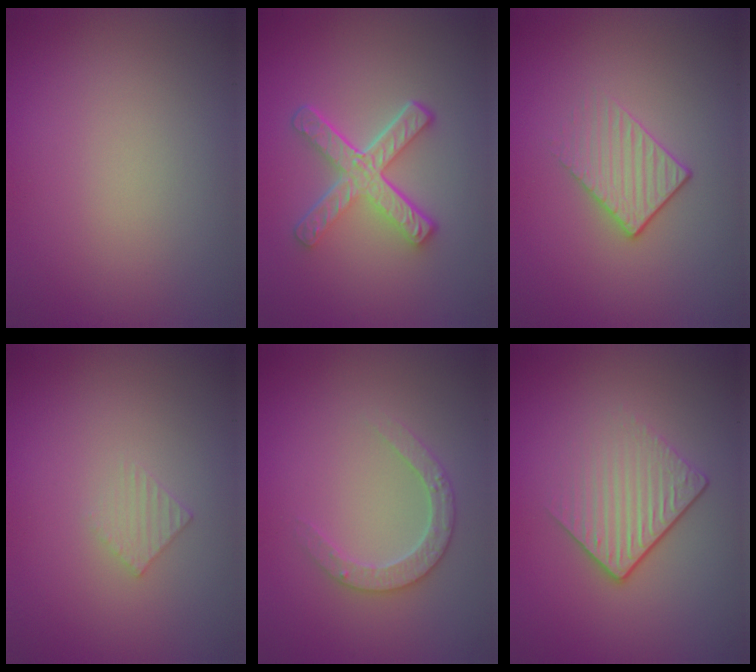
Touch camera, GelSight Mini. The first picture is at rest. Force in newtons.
{"total": 5.3, "press": 3.7, "slide": 3.8}
{"total": 1.8, "press": 1.4, "slide": 1.1}
{"total": 1.1, "press": 1.1, "slide": 0.0}
{"total": 2.7, "press": 2.6, "slide": 0.5}
{"total": 4.0, "press": 2.5, "slide": 3.2}